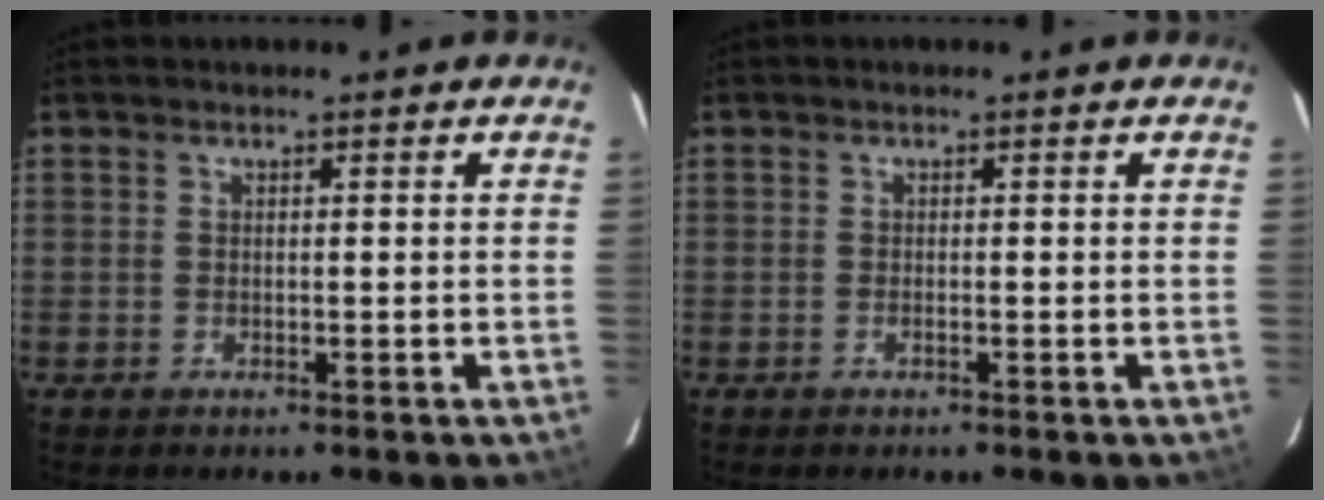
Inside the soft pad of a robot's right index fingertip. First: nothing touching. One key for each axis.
{"total": 0.6, "fx": -0.3, "fy": 0.1, "fz": 0.5, "tx": -0.014, "ty": 0.000, "tz": -0.005}